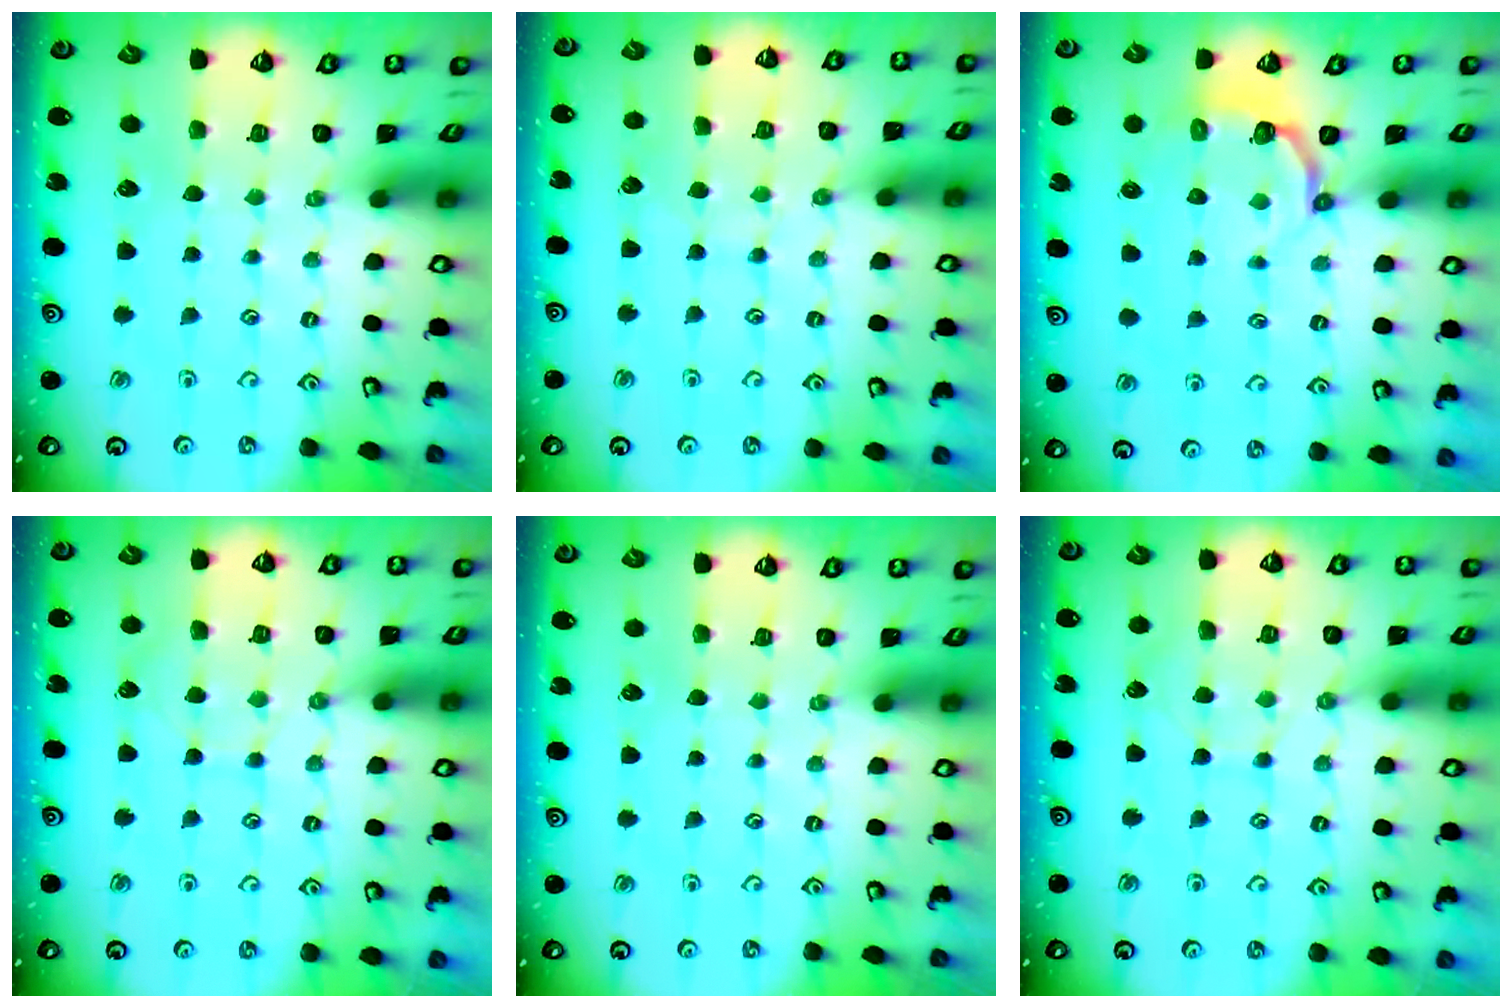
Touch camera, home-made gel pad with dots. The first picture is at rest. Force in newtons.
{"total": 5.5, "press": 5.5, "slide": 0.4}
{"total": 3.3, "press": 1.9, "slide": 2.7}
{"total": 5.0, "press": 4.9, "slide": 0.6}
{"total": 0.0}
{"total": 5.0, "press": 4.9, "slide": 0.6}